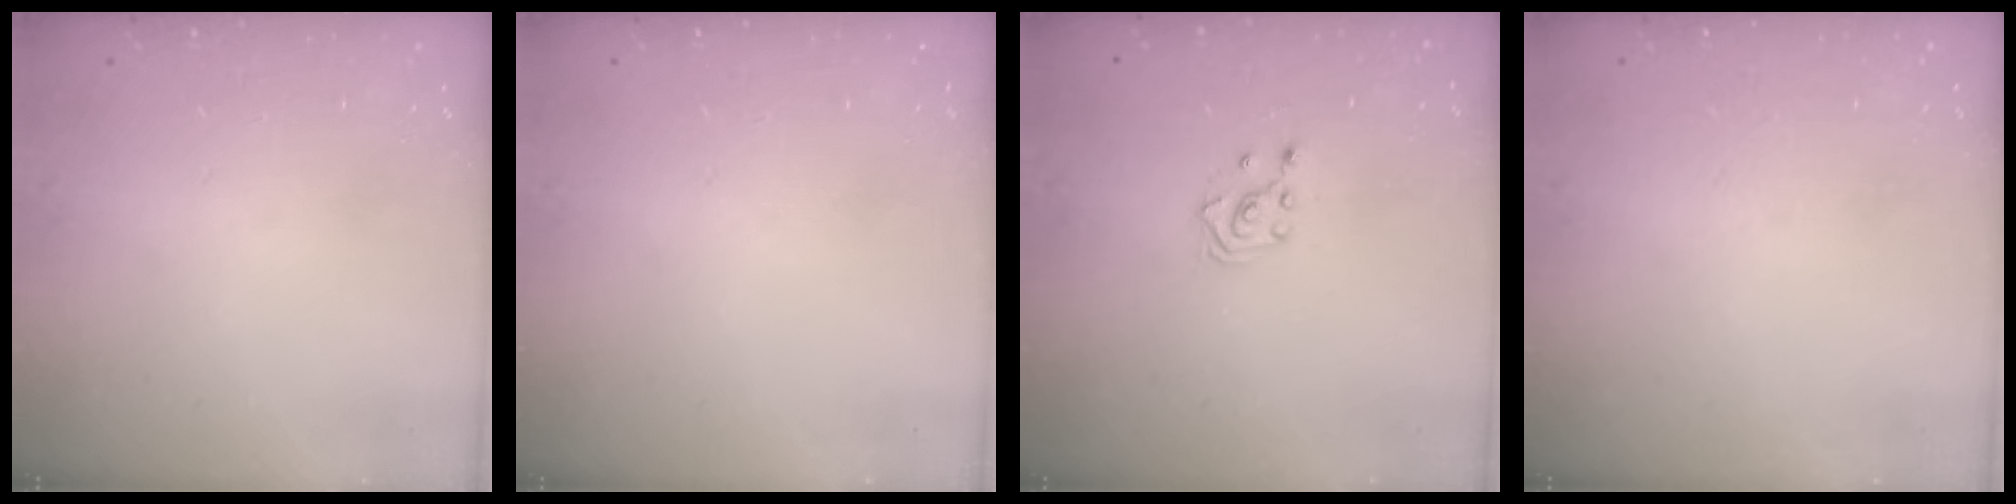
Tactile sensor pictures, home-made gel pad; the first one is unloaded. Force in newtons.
{"total": 0.0}
{"total": 2.6, "press": 2.4, "slide": 1.0}
{"total": 0.0}